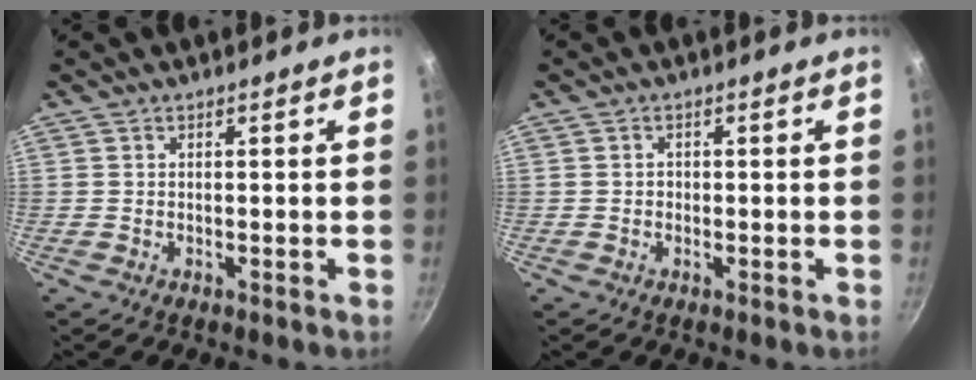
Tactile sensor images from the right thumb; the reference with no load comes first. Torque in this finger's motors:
{"motor_torque": [-0.24, -0.16, 0.11, -0.32, -0.03]}